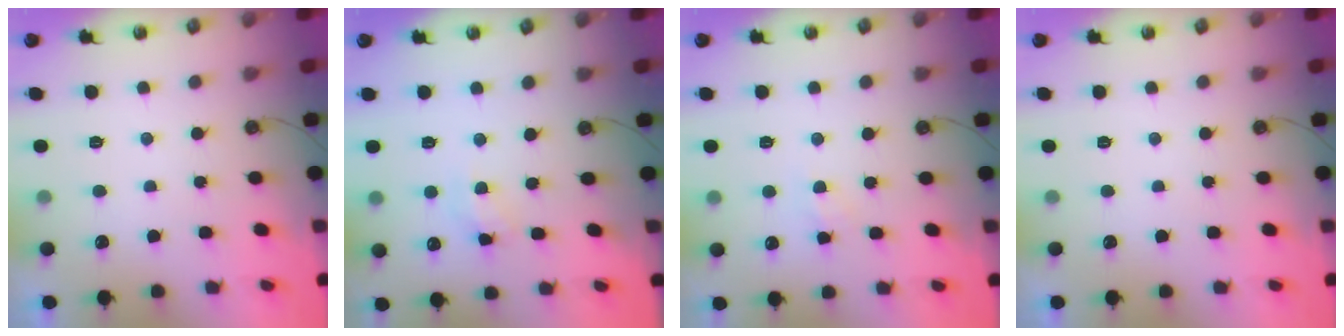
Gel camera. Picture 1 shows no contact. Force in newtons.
{"total": 4.4, "press": 4.3, "slide": 0.5}
{"total": 4.9, "press": 4.9, "slide": 0.7}
{"total": 0.0}